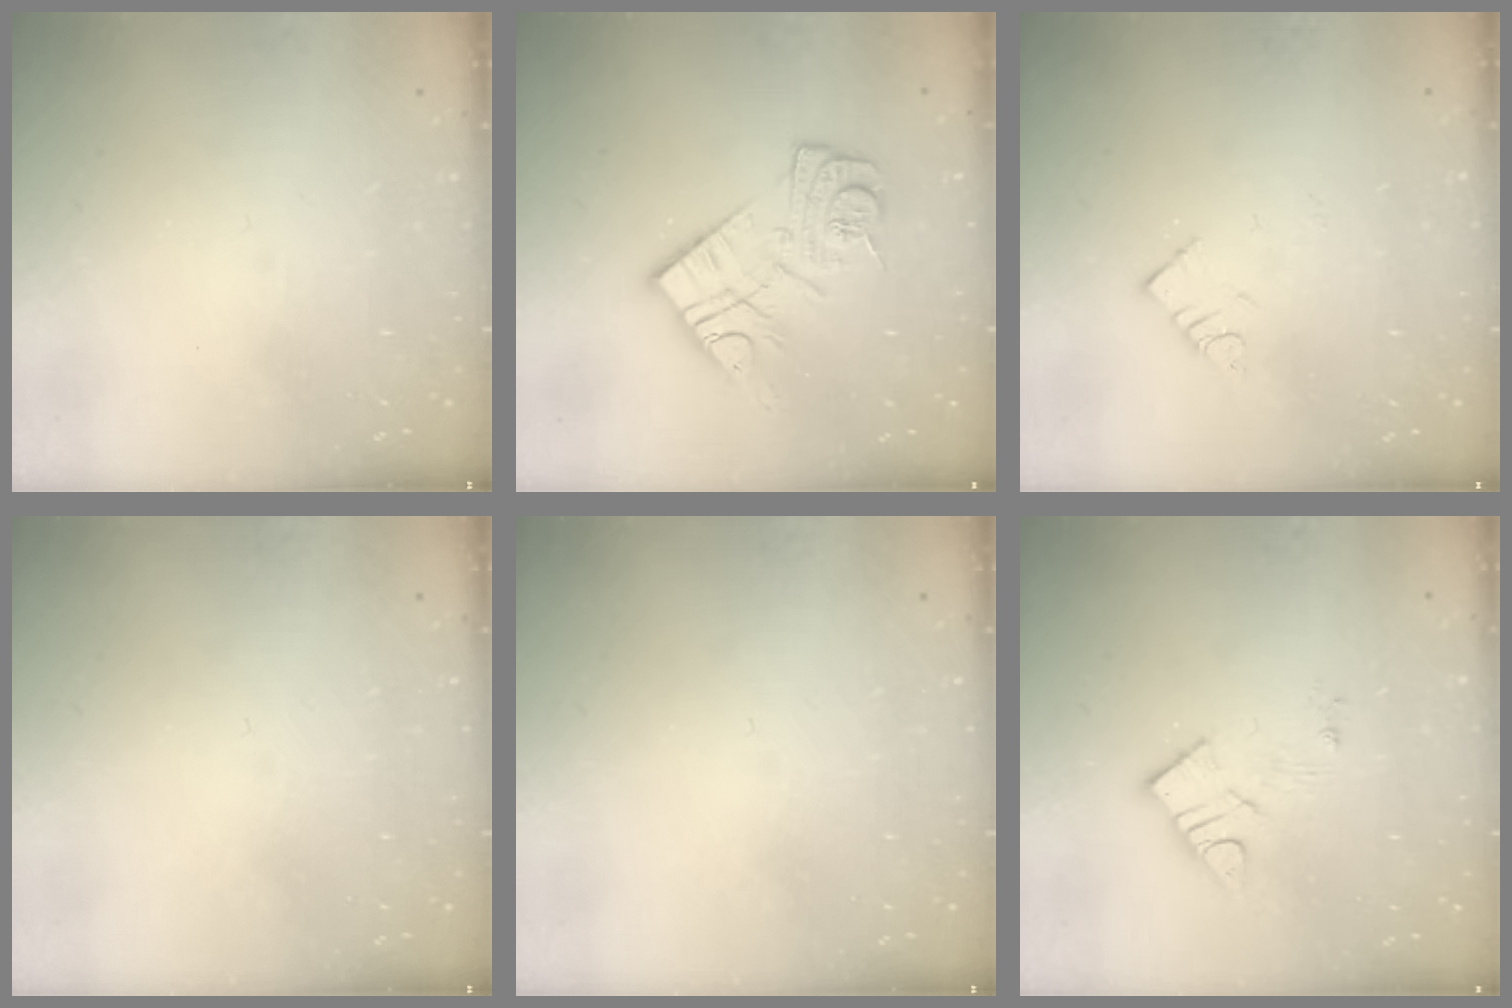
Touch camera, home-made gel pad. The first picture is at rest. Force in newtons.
{"total": 14.5, "press": 14.5, "slide": 1.1}
{"total": 3.8, "press": 3.8, "slide": 0.4}
{"total": 0.0}
{"total": 0.0}
{"total": 8.5, "press": 8.5, "slide": 0.5}